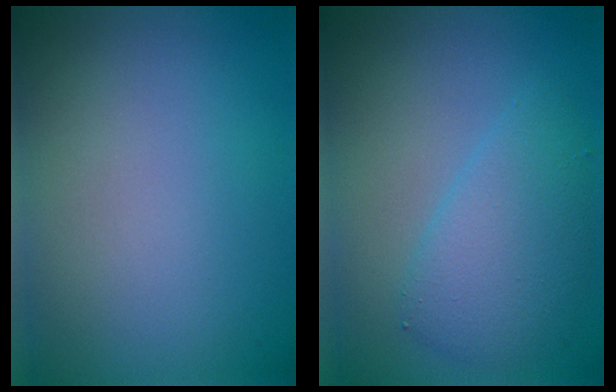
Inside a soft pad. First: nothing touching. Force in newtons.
{"total": 3.7, "press": 3.7, "slide": 0.2}